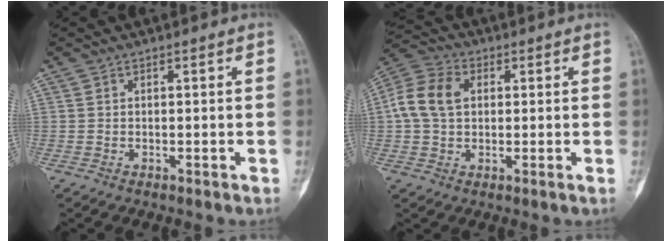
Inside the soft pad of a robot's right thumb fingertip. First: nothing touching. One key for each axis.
{"total": 9.4, "fx": 1.3, "fy": 6.5, "fz": 6.6, "tx": -0.131, "ty": 0.023, "tz": 0.019}